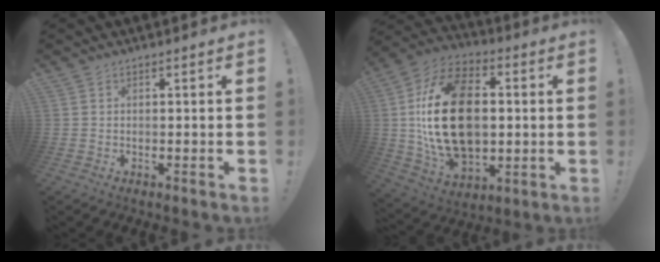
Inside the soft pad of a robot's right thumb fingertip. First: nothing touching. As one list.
[{"total": 27.6, "force": [1.3, 18.3, 20.6], "torque": [-0.388, 0.009, 0.034]}]